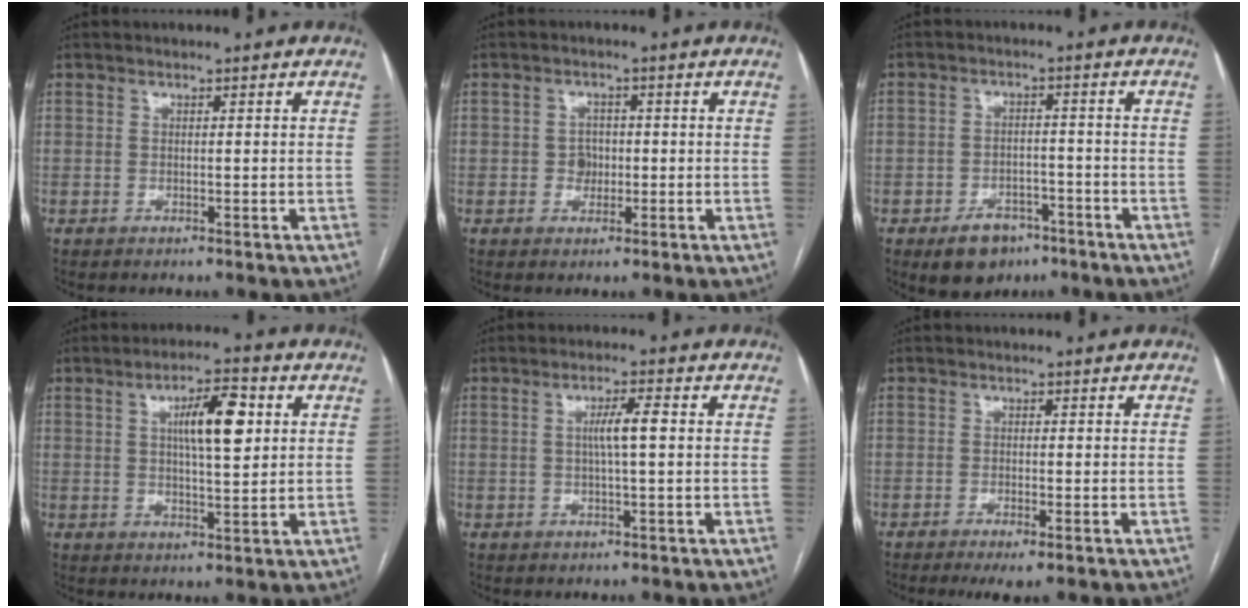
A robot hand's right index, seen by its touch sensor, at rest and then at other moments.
{"total": 2.6, "force": [-0.2, 2.2, 1.3], "torque": [-0.012, 0.005, -0.003]}
{"total": 6.6, "force": [-4.2, 4.2, 2.8], "torque": [-0.046, 0.005, -0.056]}
{"total": 8.2, "force": [2.3, 1.9, 7.6], "torque": [-0.128, 0.012, 0.039]}
{"total": 3.8, "force": [0.4, 0.1, 3.7], "torque": [-0.070, 0.001, 0.006]}
{"total": 3.0, "force": [-1.8, 0.4, 2.4], "torque": [-0.037, -0.008, -0.027]}